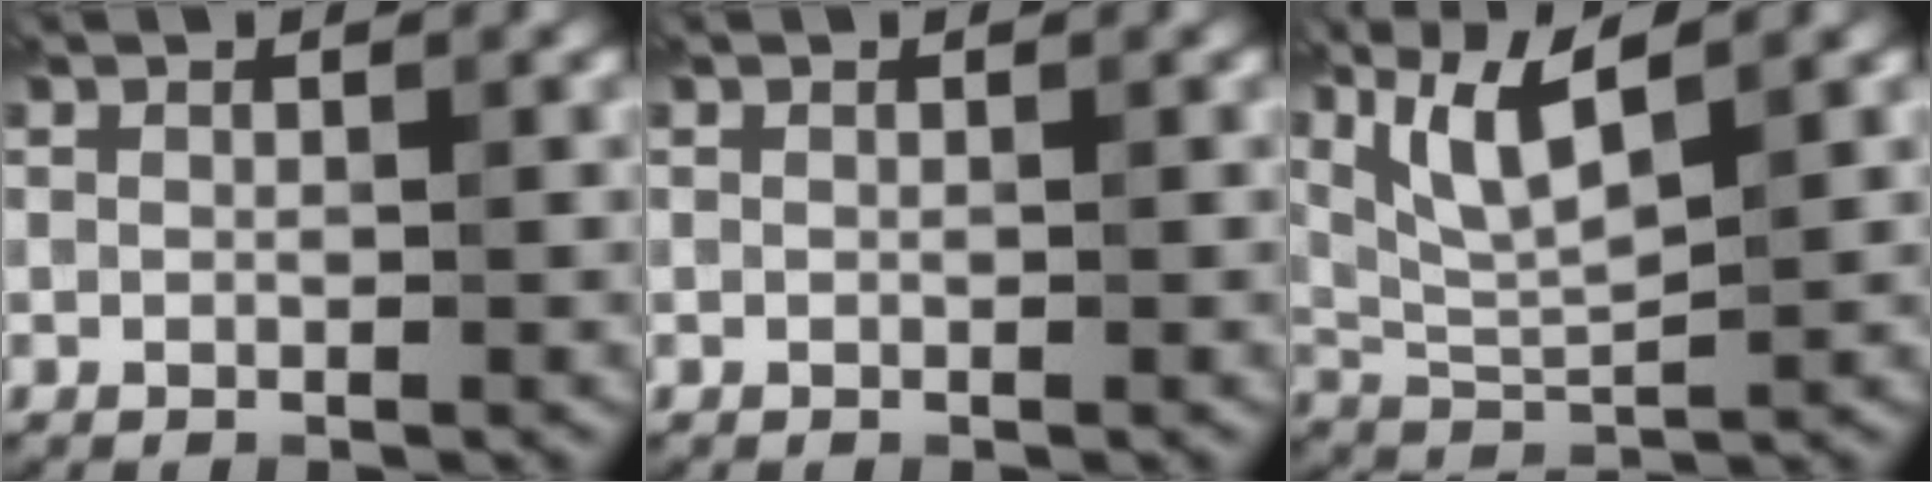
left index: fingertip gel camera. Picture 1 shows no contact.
{"total": 0.0}
{"total": 5.9, "force": [3.4, 1.2, 4.6], "torque": [-0.095, 0.009, 0.073]}